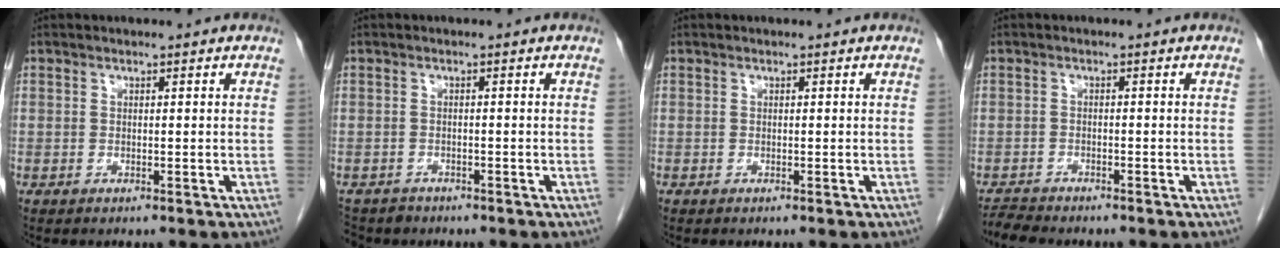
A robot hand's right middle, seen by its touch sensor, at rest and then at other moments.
{"total": 3.8, "force": [-3.1, 2.2, 0.2], "torque": [-0.002, 0.001, -0.051]}
{"total": 0.0}
{"total": 3.1, "force": [-3.0, 0.6, 0.8], "torque": [-0.019, -0.013, -0.049]}